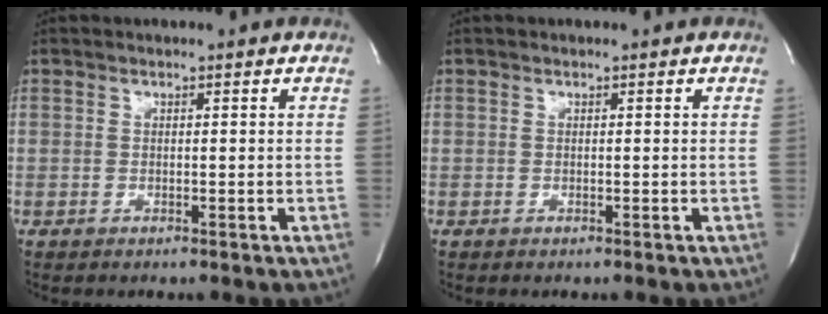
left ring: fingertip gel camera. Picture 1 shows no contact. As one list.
[{"total": 0.0}]